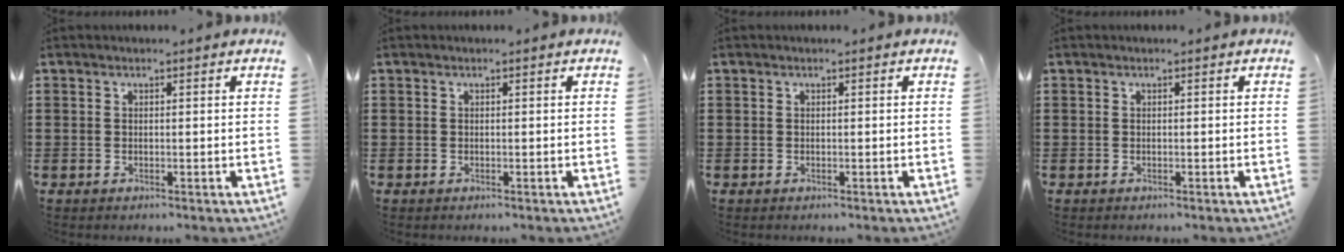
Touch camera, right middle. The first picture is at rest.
{"total": 0.0}
{"total": 0.0}
{"total": 0.0}